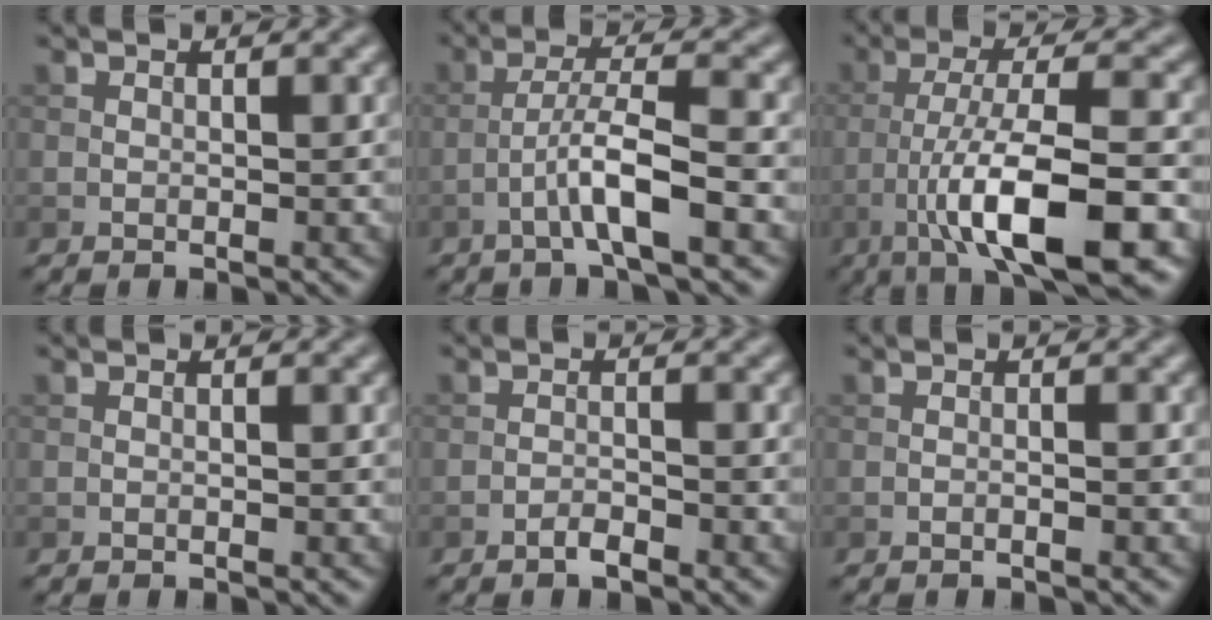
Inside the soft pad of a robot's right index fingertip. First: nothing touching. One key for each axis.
{"total": 4.8, "fx": -2.2, "fy": 0.5, "fz": 4.2, "tx": -0.075, "ty": 0.016, "tz": -0.045}
{"total": 10.5, "fx": -4.4, "fy": 2.4, "fz": 9.2, "tx": -0.150, "ty": 0.008, "tz": -0.079}
{"total": 0.0}
{"total": 1.4, "fx": -1.1, "fy": 0.4, "fz": 0.8, "tx": -0.015, "ty": 0.003, "tz": -0.022}
{"total": 0.8, "fx": -0.5, "fy": 0.0, "fz": 0.6, "tx": -0.014, "ty": 0.001, "tz": -0.011}